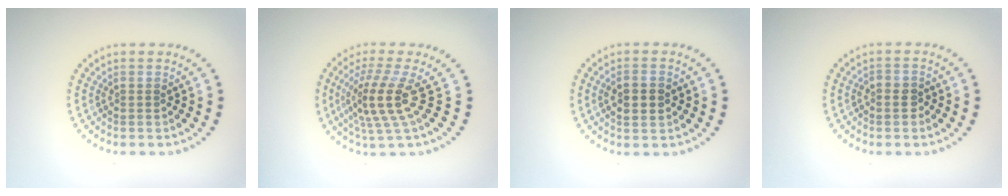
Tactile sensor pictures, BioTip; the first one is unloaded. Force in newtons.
{"total": 4.3, "press": 3.1, "slide": 3.0}
{"total": 2.5, "press": 2.5, "slide": 0.2}
{"total": 1.2, "press": 1.1, "slide": 0.4}